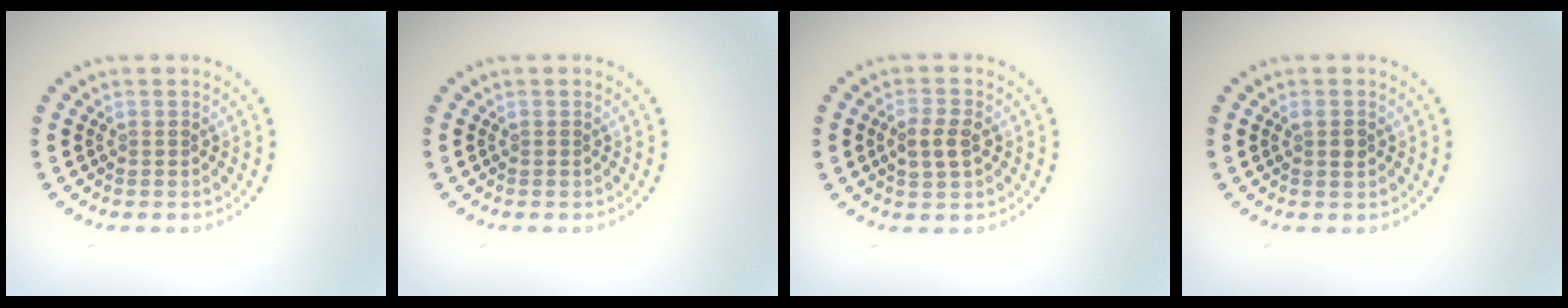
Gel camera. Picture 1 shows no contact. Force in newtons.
{"total": 0.0}
{"total": 2.6, "press": 2.6, "slide": 0.2}
{"total": 1.1, "press": 1.0, "slide": 0.4}